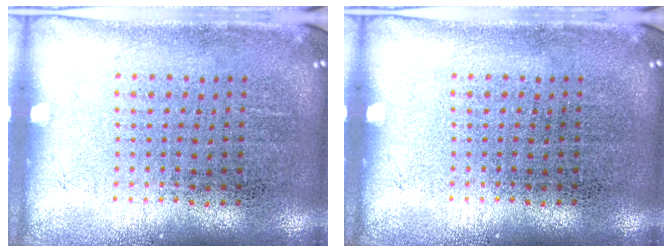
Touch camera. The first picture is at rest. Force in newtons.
{"total": 0.0}